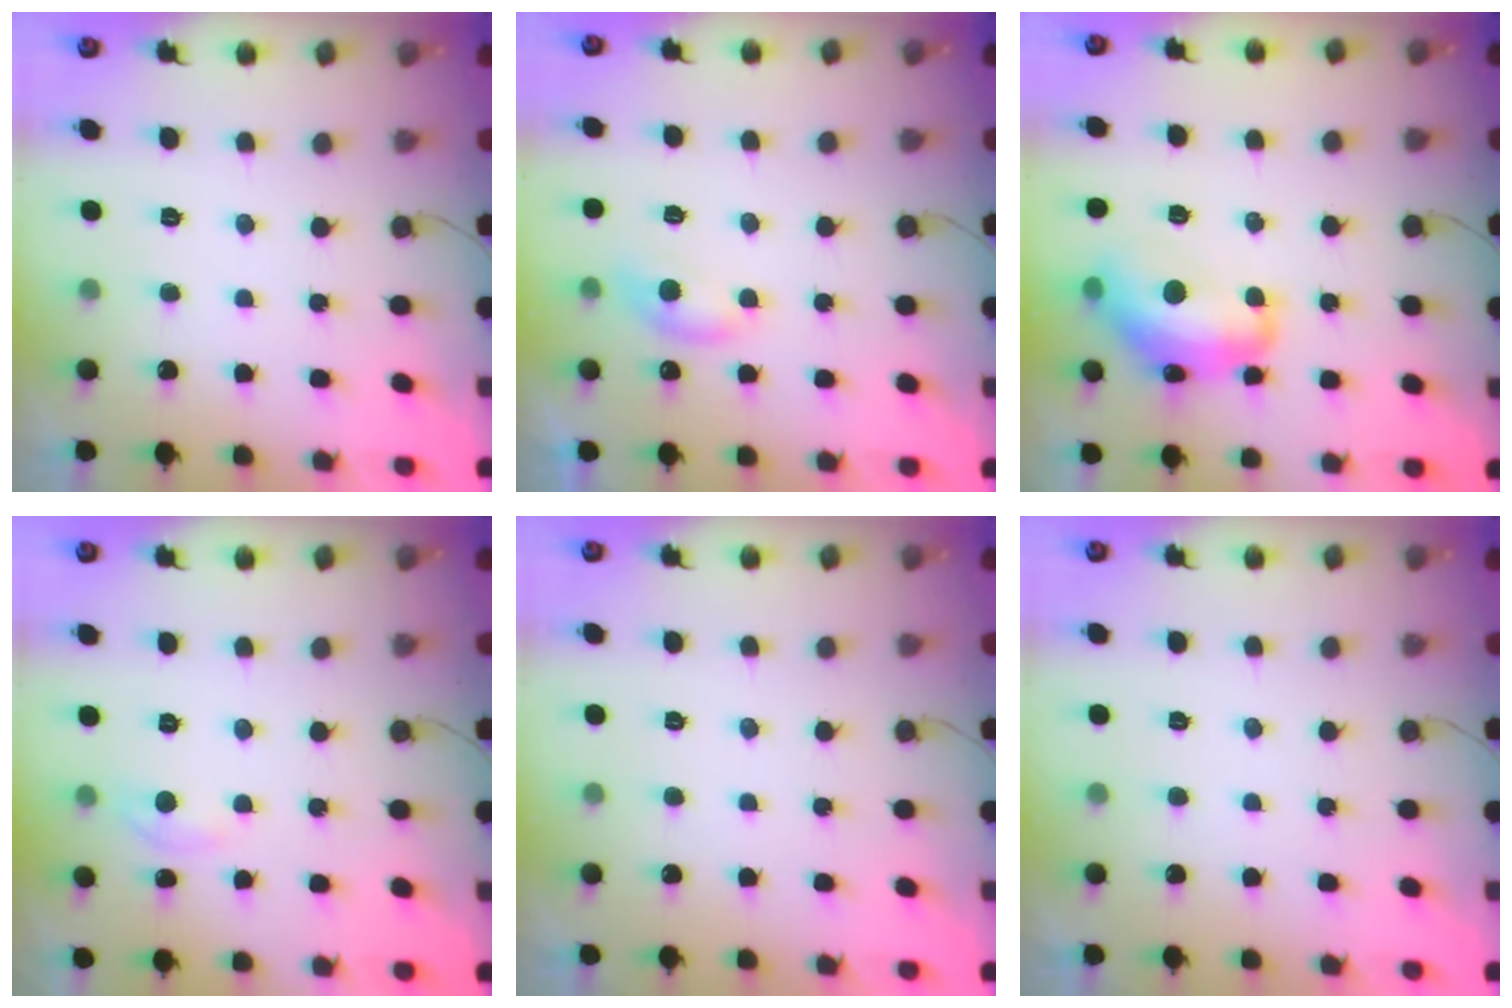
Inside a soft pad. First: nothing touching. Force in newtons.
{"total": 6.3, "press": 6.2, "slide": 0.9}
{"total": 15.0, "press": 14.9, "slide": 1.1}
{"total": 3.2, "press": 3.2, "slide": 0.4}
{"total": 0.0}
{"total": 0.0}